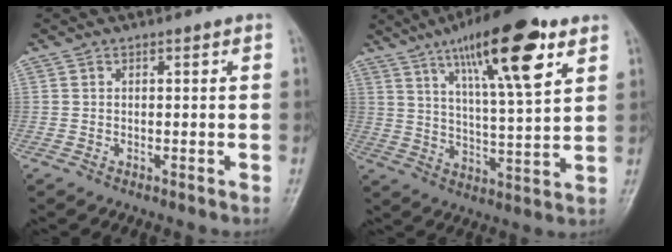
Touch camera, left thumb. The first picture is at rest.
{"total": 18.6, "force": [9.9, 4.5, 15.0], "torque": [-0.221, -0.036, 0.162]}